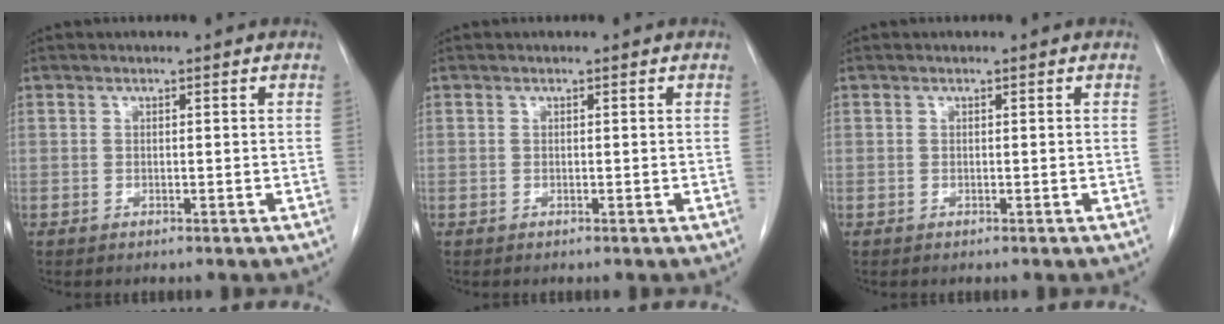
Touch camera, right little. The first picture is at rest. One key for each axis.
{"total": 0.0}
{"total": 0.0}